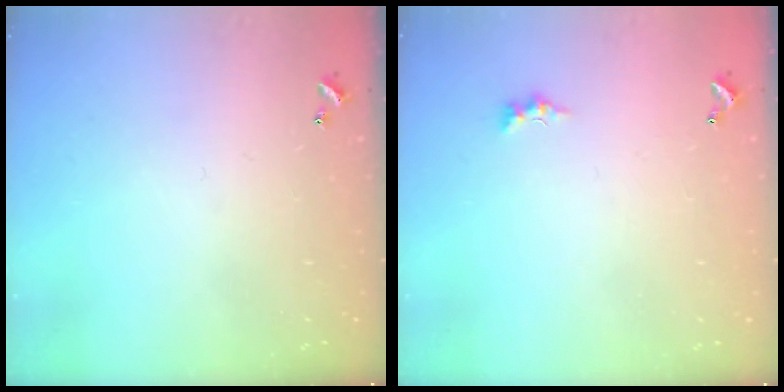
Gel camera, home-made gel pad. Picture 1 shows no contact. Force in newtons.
{"total": 0.0}